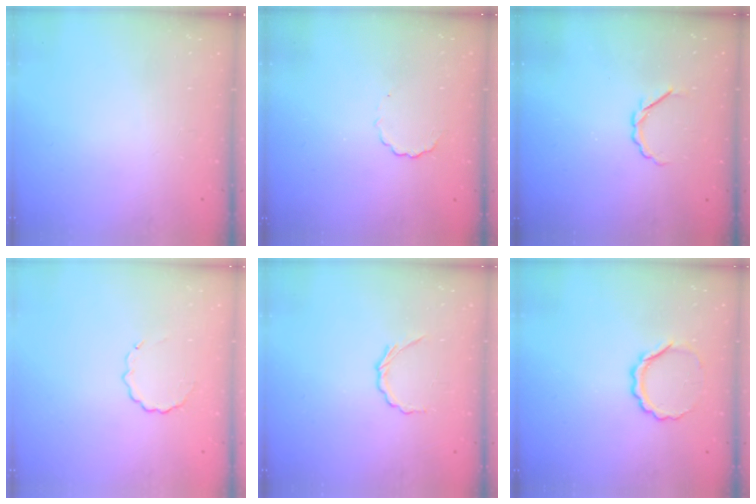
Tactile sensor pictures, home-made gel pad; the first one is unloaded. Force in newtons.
{"total": 4.2, "press": 4.1, "slide": 0.9}
{"total": 2.5, "press": 2.4, "slide": 0.8}
{"total": 4.5, "press": 4.4, "slide": 1.1}
{"total": 2.4, "press": 2.3, "slide": 0.9}
{"total": 6.6, "press": 6.5, "slide": 0.8}